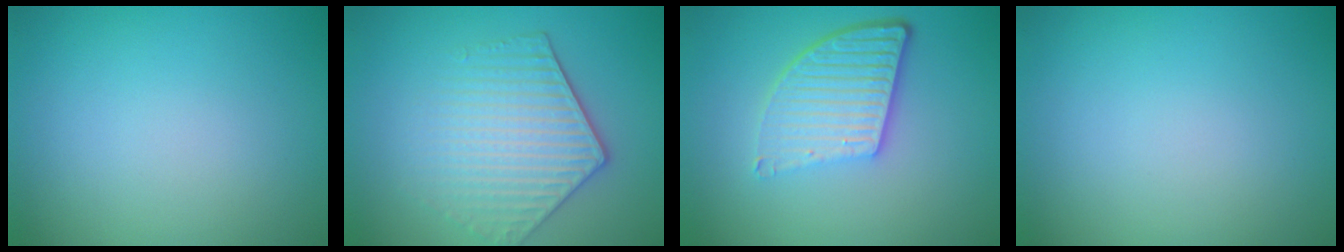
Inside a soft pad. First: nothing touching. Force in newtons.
{"total": 4.4, "press": 3.8, "slide": 2.3}
{"total": 5.6, "press": 3.9, "slide": 4.0}
{"total": 0.0}